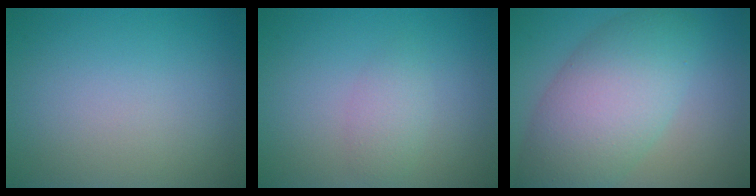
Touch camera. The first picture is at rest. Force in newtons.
{"total": 1.8, "press": 1.8, "slide": 0.0}
{"total": 8.7, "press": 8.7, "slide": 0.3}